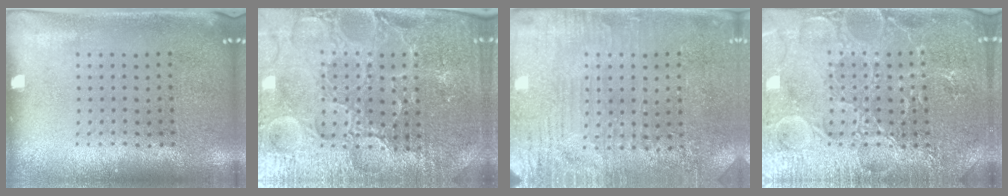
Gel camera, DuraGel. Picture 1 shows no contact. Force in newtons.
{"total": 5.2, "press": 4.9, "slide": 1.8}
{"total": 3.2, "press": 3.1, "slide": 0.7}
{"total": 4.7, "press": 4.6, "slide": 0.6}